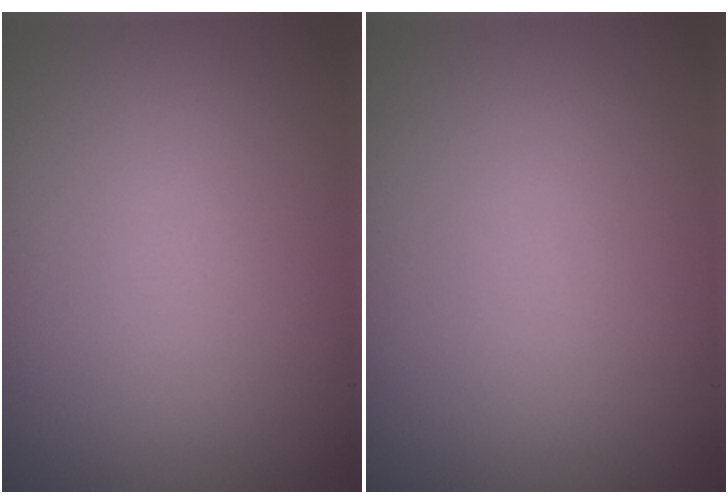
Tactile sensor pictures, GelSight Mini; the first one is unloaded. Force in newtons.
{"total": 0.0}